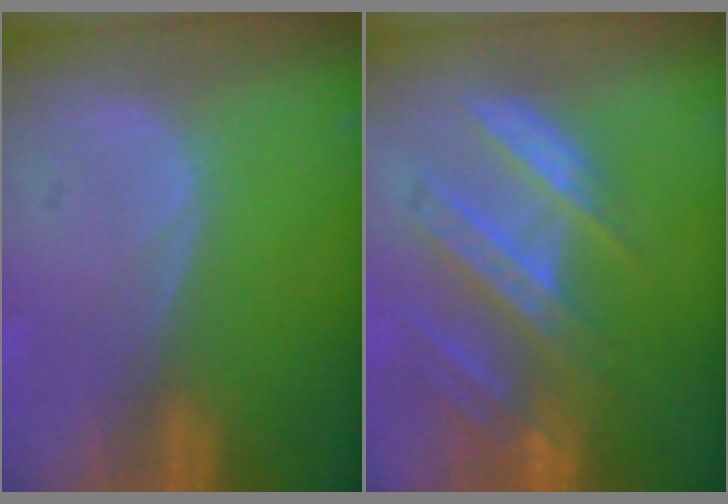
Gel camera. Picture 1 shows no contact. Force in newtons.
{"total": 8.2, "press": 7.8, "slide": 2.5}